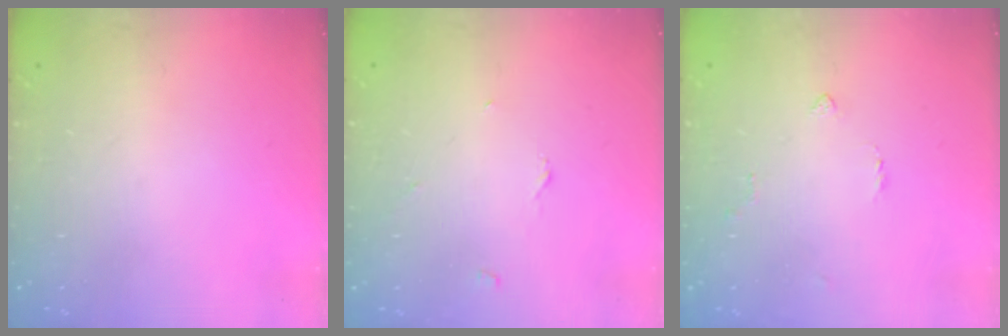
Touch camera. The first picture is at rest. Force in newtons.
{"total": 2.7, "press": 2.7, "slide": 0.3}
{"total": 2.3, "press": 2.2, "slide": 0.6}